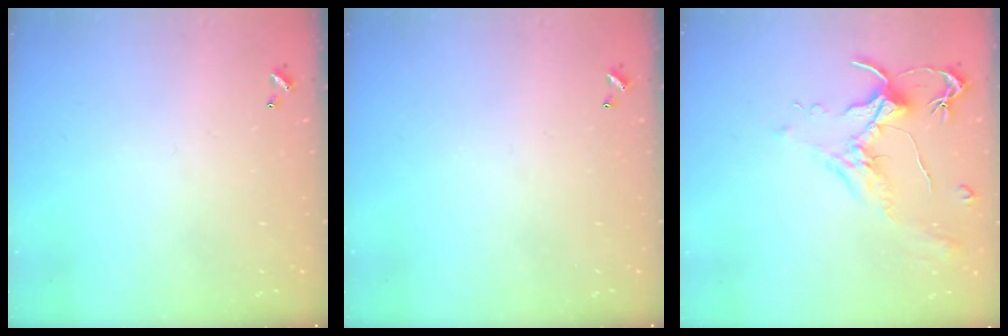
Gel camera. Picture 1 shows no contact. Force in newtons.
{"total": 0.0}
{"total": 1.9, "press": 1.9, "slide": 0.6}